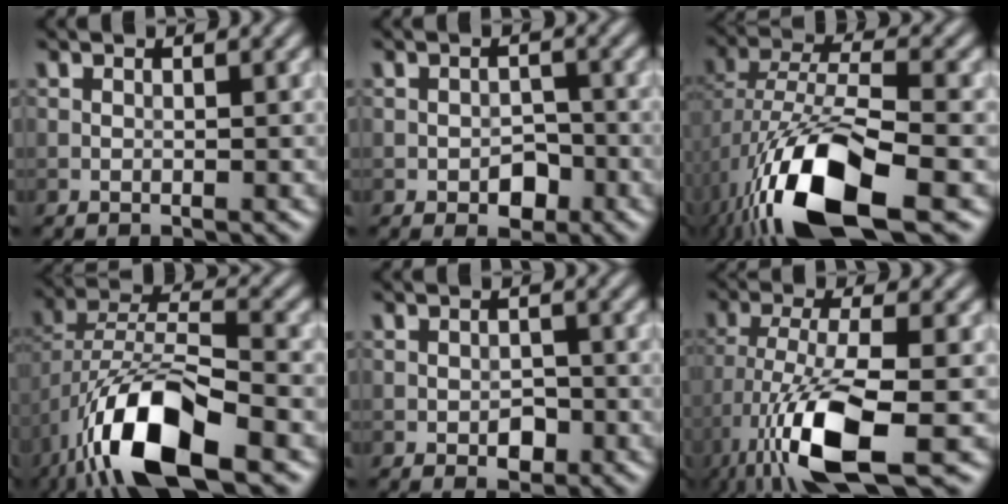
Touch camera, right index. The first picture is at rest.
{"total": 2.4, "force": [-1.0, 1.6, 1.4], "torque": [-0.018, -0.002, -0.015]}
{"total": 13.1, "force": [-6.5, 4.8, 10.3], "torque": [-0.206, -0.009, -0.116]}
{"total": 11.7, "force": [-6.1, 4.2, 9.0], "torque": [-0.177, -0.002, -0.116]}
{"total": 1.8, "force": [-0.6, 1.2, 1.2], "torque": [-0.018, -0.003, -0.010]}
{"total": 10.5, "force": [-5.0, 2.8, 8.8], "torque": [-0.174, -0.007, -0.094]}